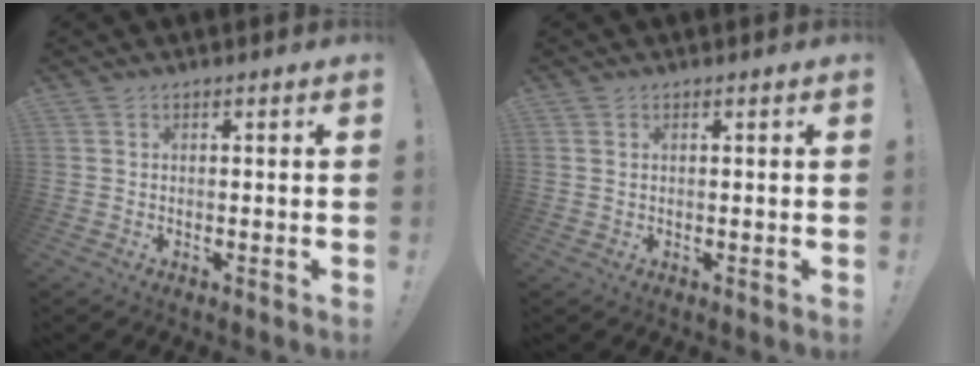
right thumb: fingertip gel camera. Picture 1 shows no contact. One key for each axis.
{"total": 0.7, "fx": 0.4, "fy": 0.3, "fz": 0.4, "tx": -0.010, "ty": 0.001, "tz": 0.008}